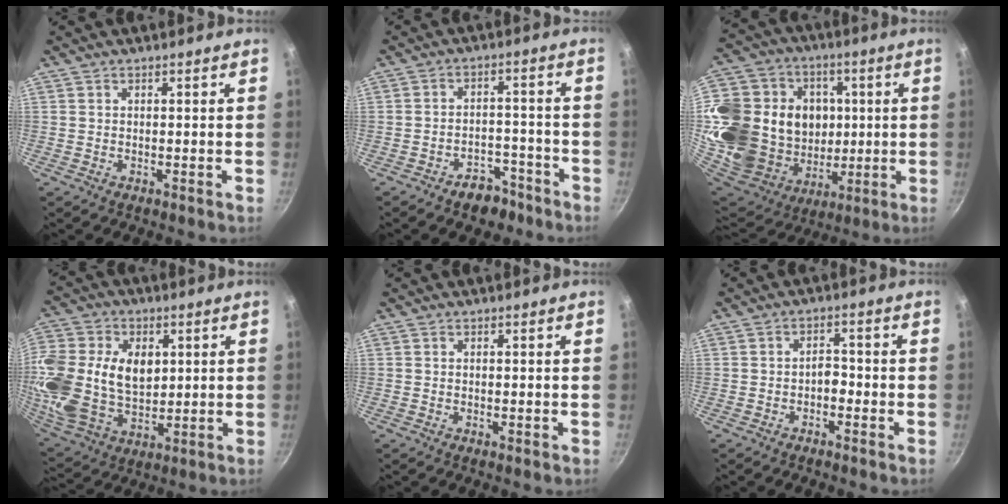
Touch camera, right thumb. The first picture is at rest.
{"total": 6.8, "force": [-4.9, 3.8, 2.7], "torque": [-0.014, 0.051, -0.062]}
{"total": 33.0, "force": [4.3, 27.3, 18.0], "torque": [-0.372, 0.019, 0.100]}
{"total": 23.1, "force": [3.7, 16.3, 16.0], "torque": [-0.352, 0.003, 0.073]}
{"total": 0.6, "force": [-0.1, 0.2, 0.6], "torque": [-0.008, 0.000, -0.002]}
{"total": 2.6, "force": [-1.3, 1.5, 1.7], "torque": [-0.013, 0.021, -0.022]}